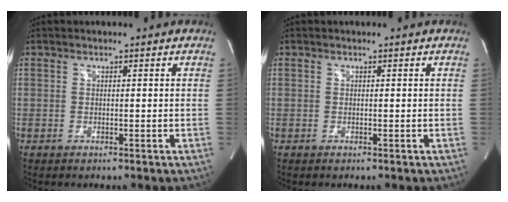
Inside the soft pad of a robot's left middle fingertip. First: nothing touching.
{"total": 0.0}